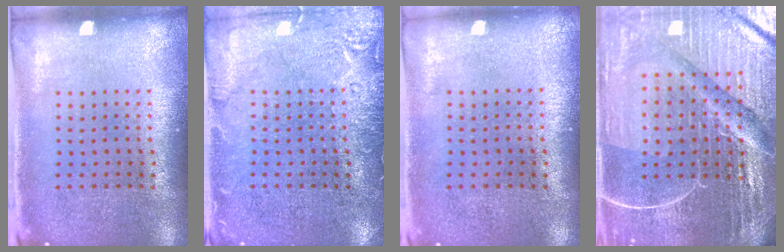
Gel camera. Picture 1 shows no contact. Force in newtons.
{"total": 2.9, "press": 2.9, "slide": 0.4}
{"total": 0.0}
{"total": 6.8, "press": 6.0, "slide": 3.2}